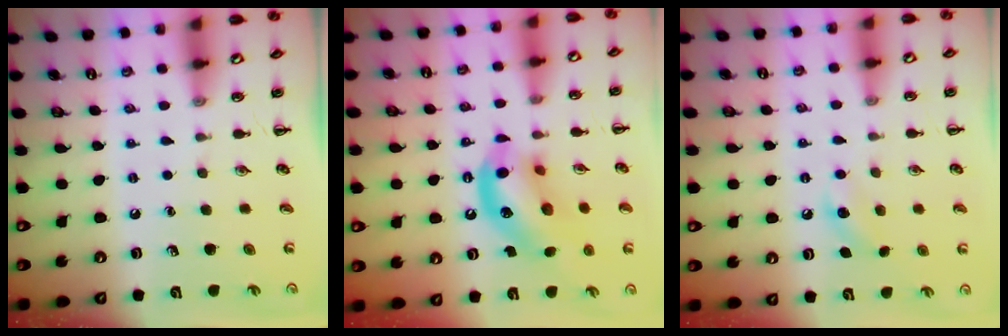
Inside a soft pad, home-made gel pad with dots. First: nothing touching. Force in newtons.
{"total": 14.7, "press": 14.5, "slide": 2.1}
{"total": 5.4, "press": 5.2, "slide": 1.2}